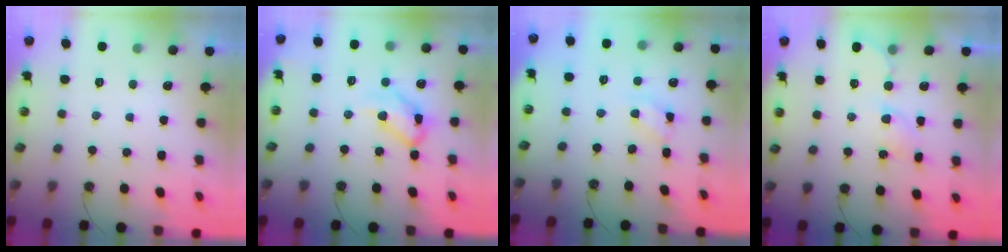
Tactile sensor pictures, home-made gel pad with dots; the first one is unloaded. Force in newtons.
{"total": 12.1, "press": 12.0, "slide": 1.6}
{"total": 5.2, "press": 5.2, "slide": 0.3}
{"total": 4.5, "press": 4.5, "slide": 0.6}